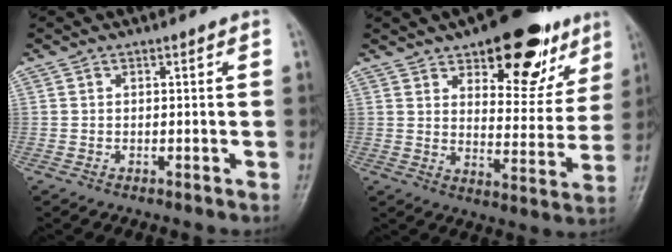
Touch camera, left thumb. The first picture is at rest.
{"total": 18.5, "force": [11.0, 8.6, 12.1], "torque": [-0.105, -0.047, 0.156]}